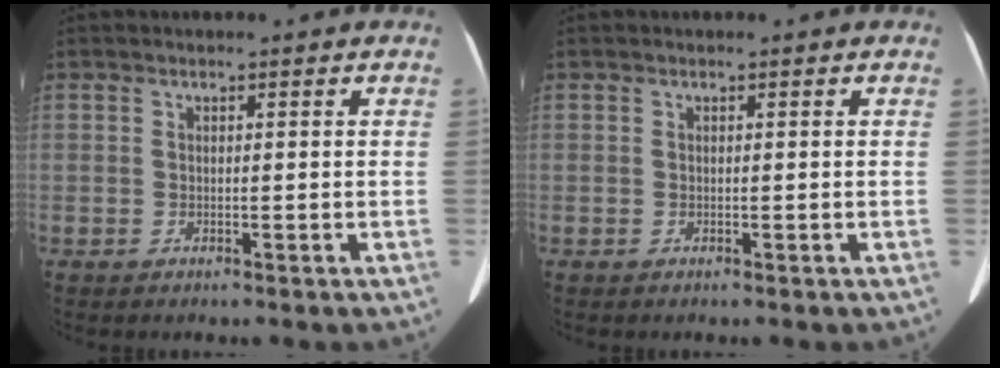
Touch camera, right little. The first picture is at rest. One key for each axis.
{"total": 0.0}